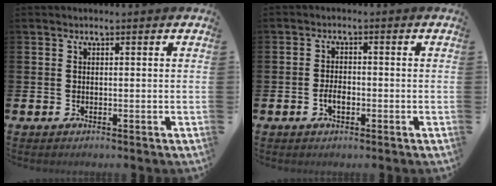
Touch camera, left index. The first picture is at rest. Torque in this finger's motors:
{"motor_torque": [0.04, 0.02, 0.01, 0.03]}